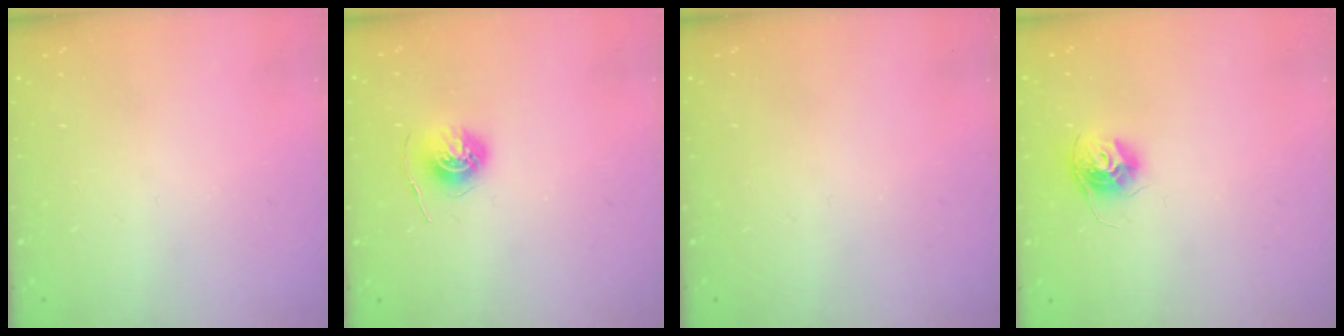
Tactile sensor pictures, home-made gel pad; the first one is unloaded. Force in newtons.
{"total": 5.7, "press": 5.7, "slide": 0.5}
{"total": 0.0}
{"total": 10.8, "press": 10.8, "slide": 0.8}